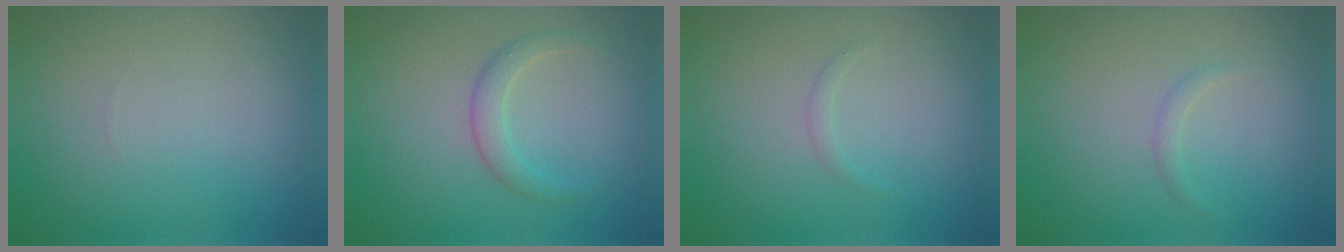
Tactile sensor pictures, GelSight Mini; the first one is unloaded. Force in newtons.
{"total": 1.9, "press": 1.9, "slide": 0.1}
{"total": 0.5, "press": 0.5, "slide": 0.0}
{"total": 0.7, "press": 0.7, "slide": 0.0}